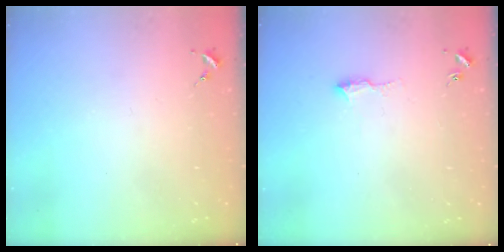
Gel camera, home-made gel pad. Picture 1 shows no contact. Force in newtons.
{"total": 8.0, "press": 8.0, "slide": 0.8}